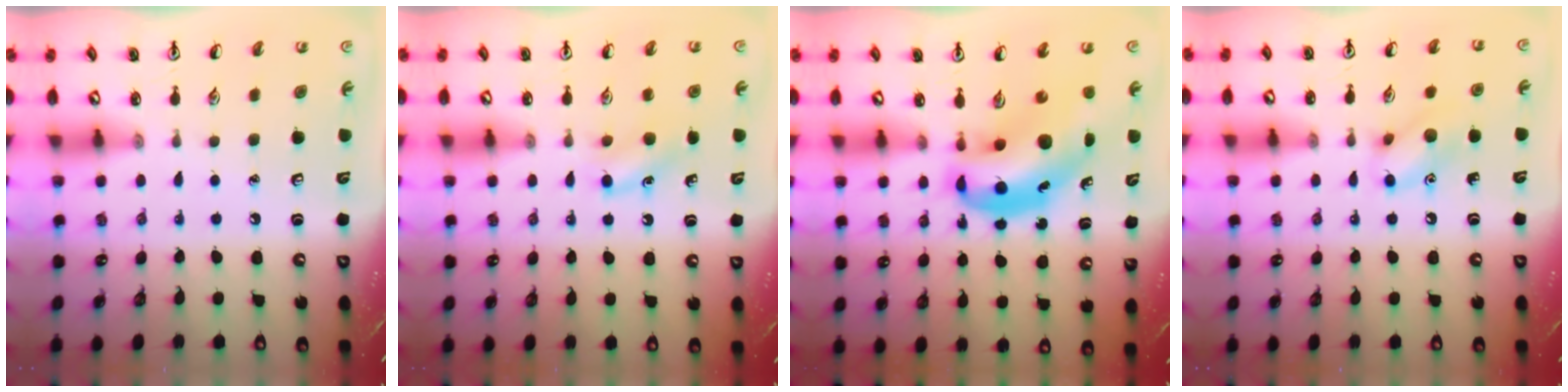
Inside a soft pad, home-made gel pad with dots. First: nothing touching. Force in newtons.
{"total": 6.8, "press": 6.6, "slide": 1.9}
{"total": 11.9, "press": 11.5, "slide": 3.3}
{"total": 9.5, "press": 9.5, "slide": 0.8}